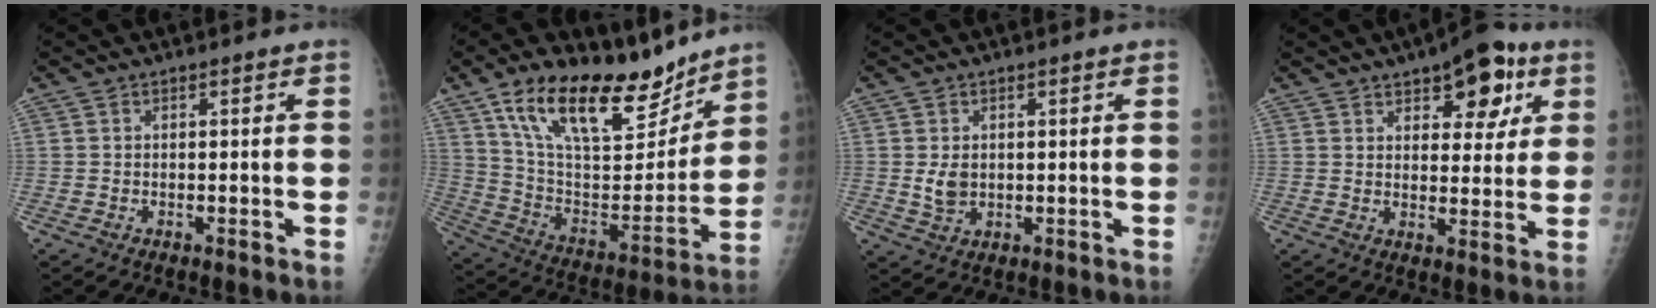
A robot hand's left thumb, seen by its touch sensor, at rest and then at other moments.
{"total": 24.2, "force": [16.9, 9.8, 14.3], "torque": [-0.200, -0.069, 0.292]}
{"total": 3.4, "force": [0.5, 2.5, 2.2], "torque": [-0.033, -0.008, 0.016]}
{"total": 12.4, "force": [6.4, 6.0, 8.7], "torque": [-0.075, -0.020, 0.086]}